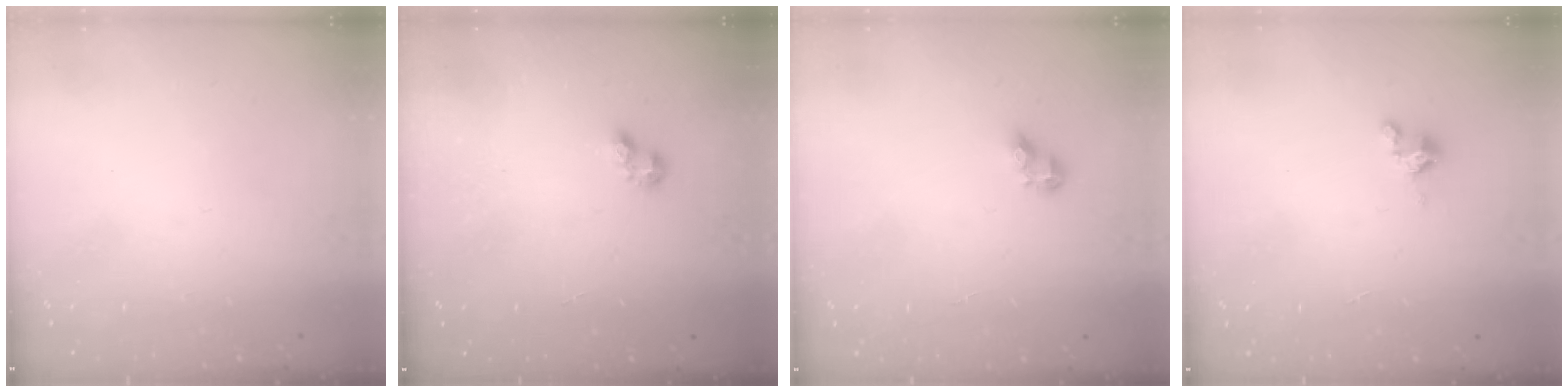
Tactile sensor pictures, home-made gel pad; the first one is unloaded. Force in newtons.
{"total": 3.4, "press": 3.3, "slide": 0.5}
{"total": 4.8, "press": 4.7, "slide": 0.4}
{"total": 1.8, "press": 1.7, "slide": 0.4}